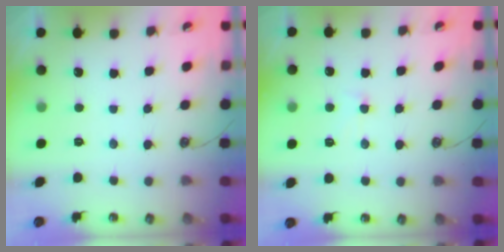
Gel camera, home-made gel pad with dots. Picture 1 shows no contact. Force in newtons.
{"total": 0.8, "press": 0.5, "slide": 0.7}